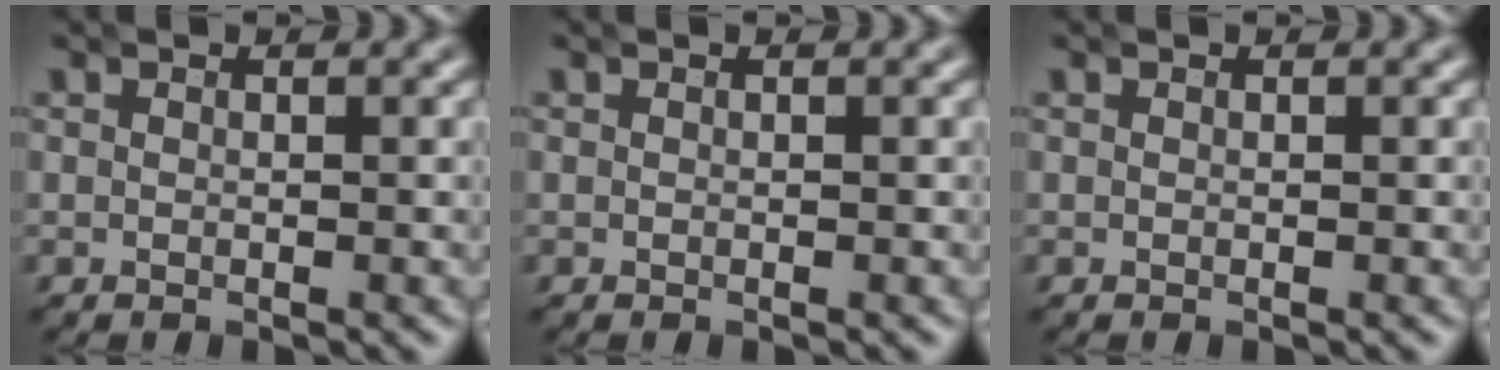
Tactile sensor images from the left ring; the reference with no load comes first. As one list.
[{"total": 0.0}, {"total": 0.0}]